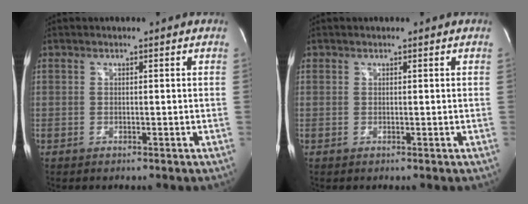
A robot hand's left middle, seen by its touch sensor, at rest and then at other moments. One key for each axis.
{"total": 0.0}